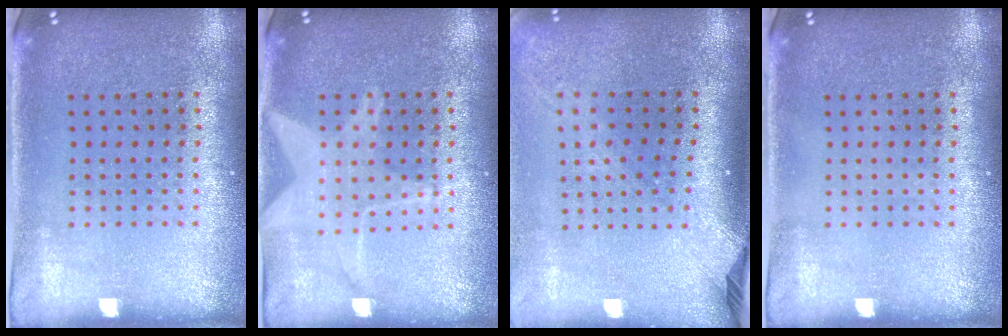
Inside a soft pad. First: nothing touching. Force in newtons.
{"total": 1.6, "press": 1.6, "slide": 0.2}
{"total": 2.3, "press": 1.7, "slide": 1.5}
{"total": 0.0}